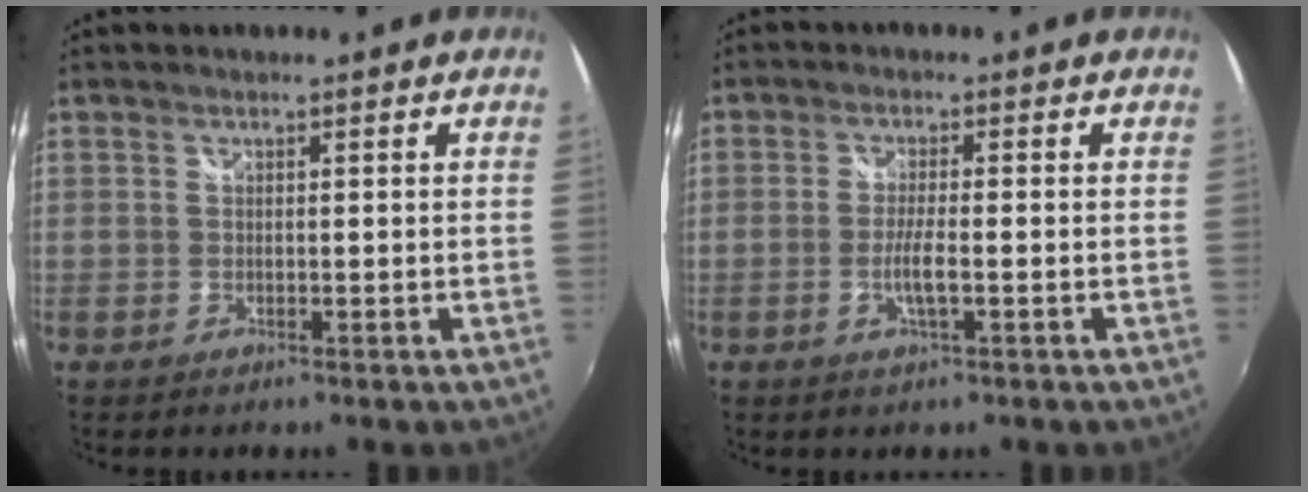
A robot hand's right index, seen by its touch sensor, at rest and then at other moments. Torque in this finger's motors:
{"motor_torque": [0.76, -0.07, 0.35, 0.08]}